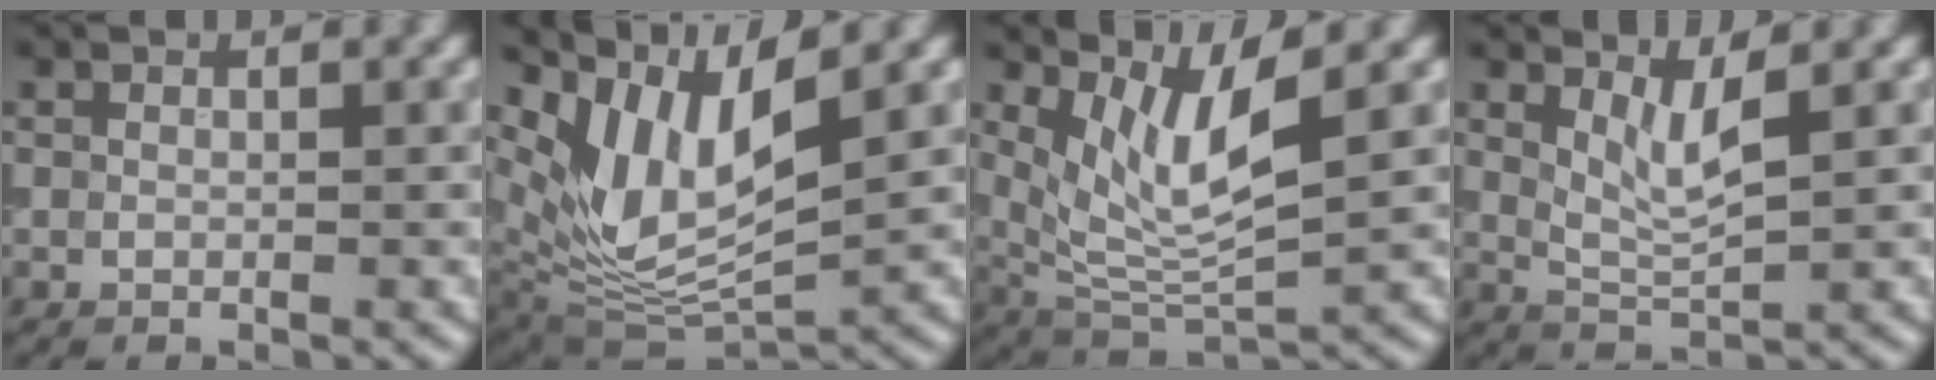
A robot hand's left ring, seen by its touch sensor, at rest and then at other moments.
{"total": 7.9, "force": [3.8, 3.3, 6.1], "torque": [-0.134, -0.009, 0.079]}
{"total": 5.8, "force": [2.4, 1.7, 5.0], "torque": [-0.109, -0.016, 0.056]}
{"total": 2.8, "force": [1.3, 0.7, 2.3], "torque": [-0.049, -0.011, 0.031]}